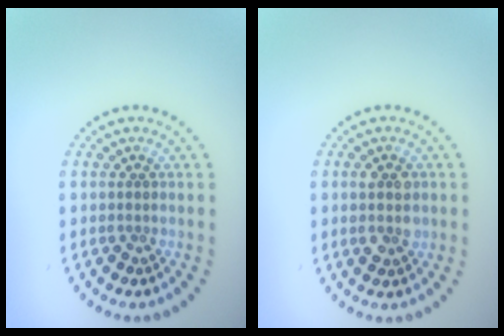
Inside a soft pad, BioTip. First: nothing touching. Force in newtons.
{"total": 2.2, "press": 2.2, "slide": 0.3}